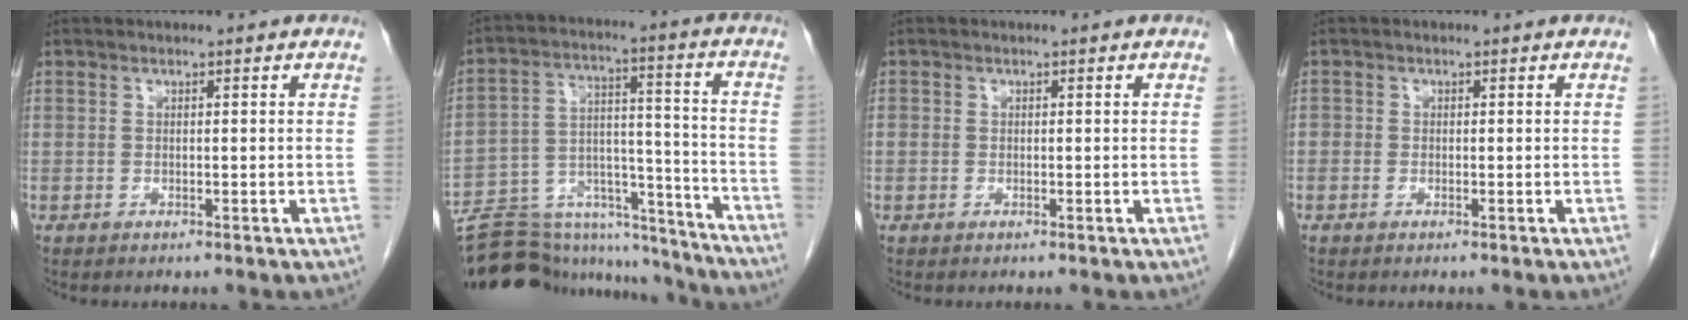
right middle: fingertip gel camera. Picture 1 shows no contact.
{"total": 23.6, "force": [-21.3, 6.9, 7.2], "torque": [-0.145, 0.023, -0.316]}
{"total": 0.6, "force": [0.0, 0.6, 0.1], "torque": [0.007, 0.005, -0.002]}
{"total": 0.9, "force": [-0.3, 0.8, 0.2], "torque": [0.003, 0.005, -0.008]}